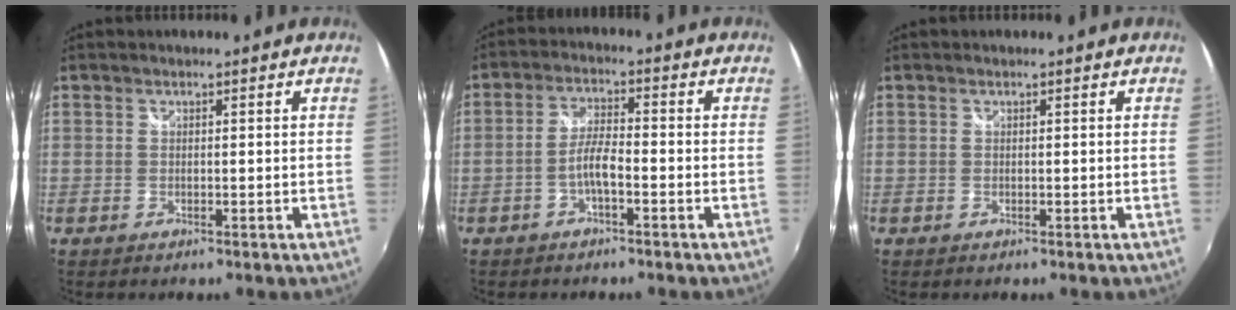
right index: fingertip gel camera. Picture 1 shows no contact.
{"total": 4.4, "force": [-2.0, 0.8, 3.9], "torque": [-0.079, 0.008, -0.039]}
{"total": 0.0}